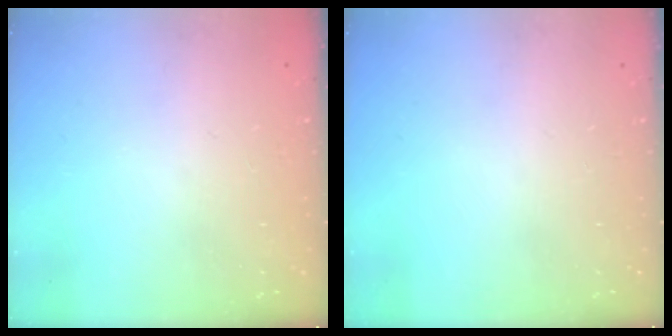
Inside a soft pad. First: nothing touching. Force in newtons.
{"total": 0.0}